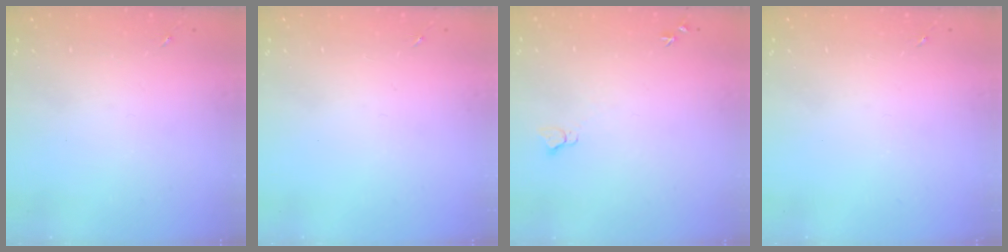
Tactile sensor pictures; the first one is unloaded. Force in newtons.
{"total": 0.0}
{"total": 4.1, "press": 4.0, "slide": 0.5}
{"total": 0.0}